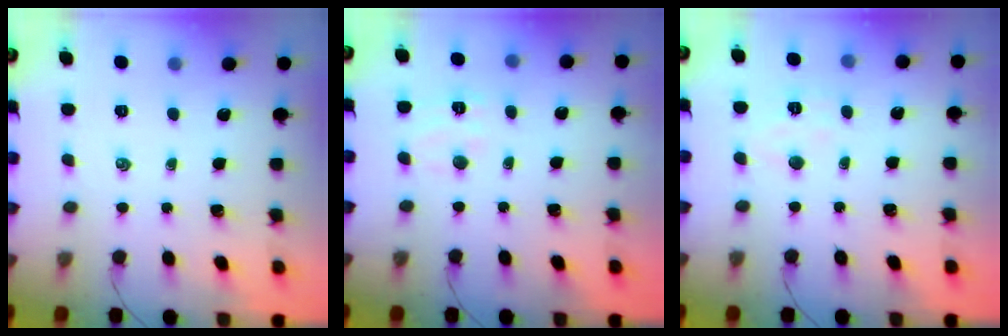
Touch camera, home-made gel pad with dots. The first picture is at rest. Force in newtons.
{"total": 5.5, "press": 5.4, "slide": 1.1}
{"total": 5.0, "press": 4.9, "slide": 1.1}